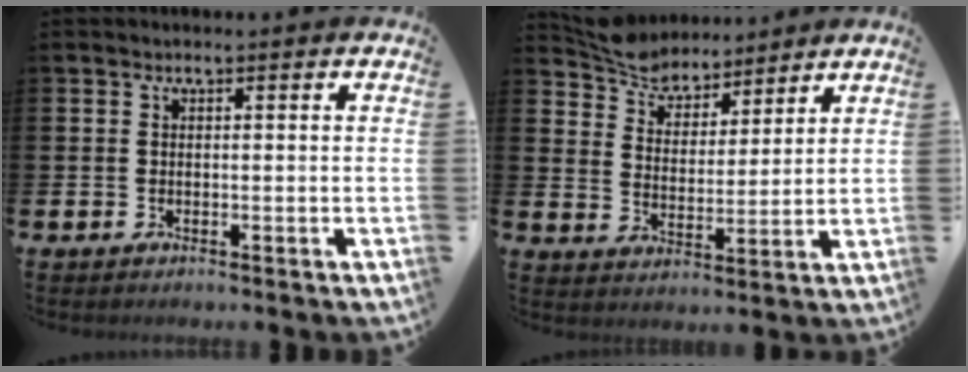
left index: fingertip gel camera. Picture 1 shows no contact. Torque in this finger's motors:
{"motor_torque": [0.53, -1.51, 0.04, 0.01]}